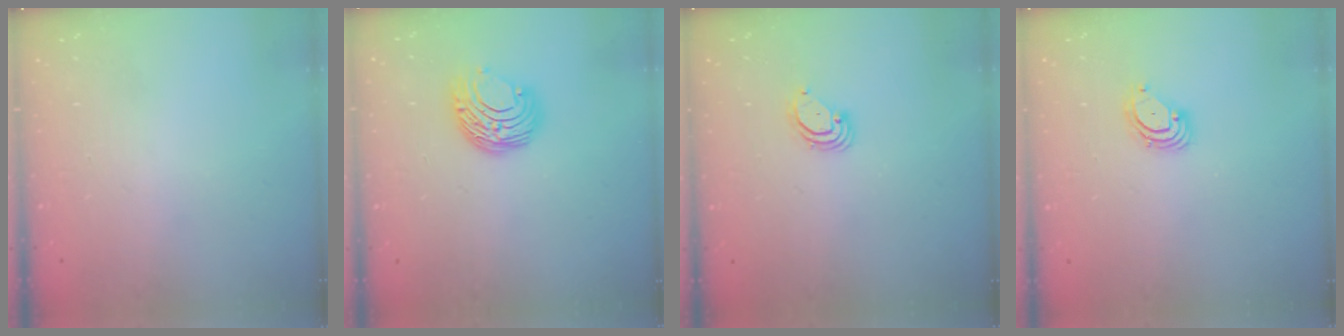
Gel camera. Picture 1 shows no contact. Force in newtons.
{"total": 8.7, "press": 8.6, "slide": 0.6}
{"total": 3.7, "press": 3.7, "slide": 0.3}
{"total": 3.6, "press": 3.6, "slide": 0.3}